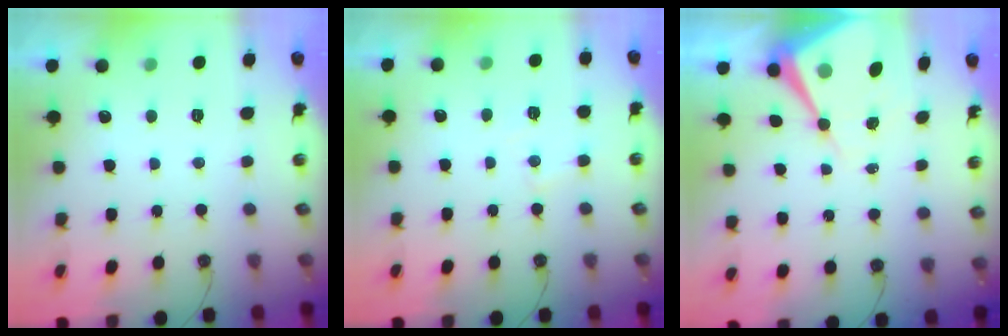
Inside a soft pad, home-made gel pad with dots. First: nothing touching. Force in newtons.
{"total": 5.8, "press": 5.7, "slide": 0.8}
{"total": 11.7, "press": 11.7, "slide": 0.9}